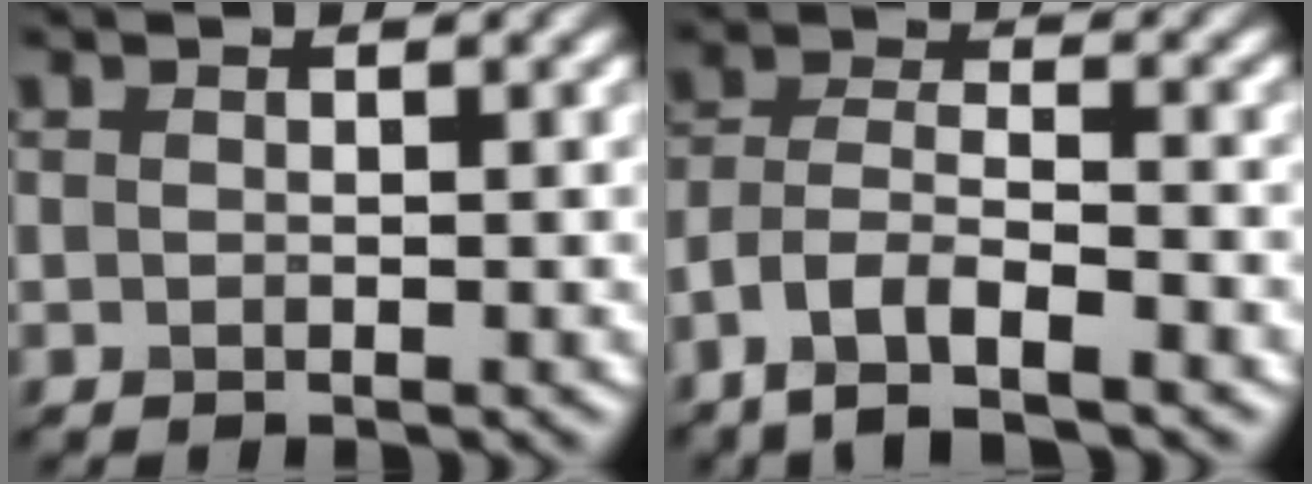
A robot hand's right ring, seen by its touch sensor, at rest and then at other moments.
{"total": 6.1, "force": [-3.9, 2.0, 4.1], "torque": [-0.078, 0.001, -0.081]}